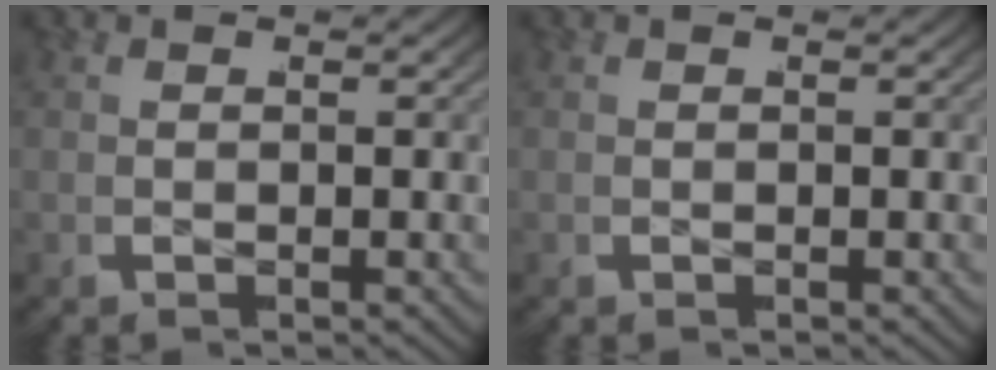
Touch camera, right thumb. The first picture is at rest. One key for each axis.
{"total": 0.0}